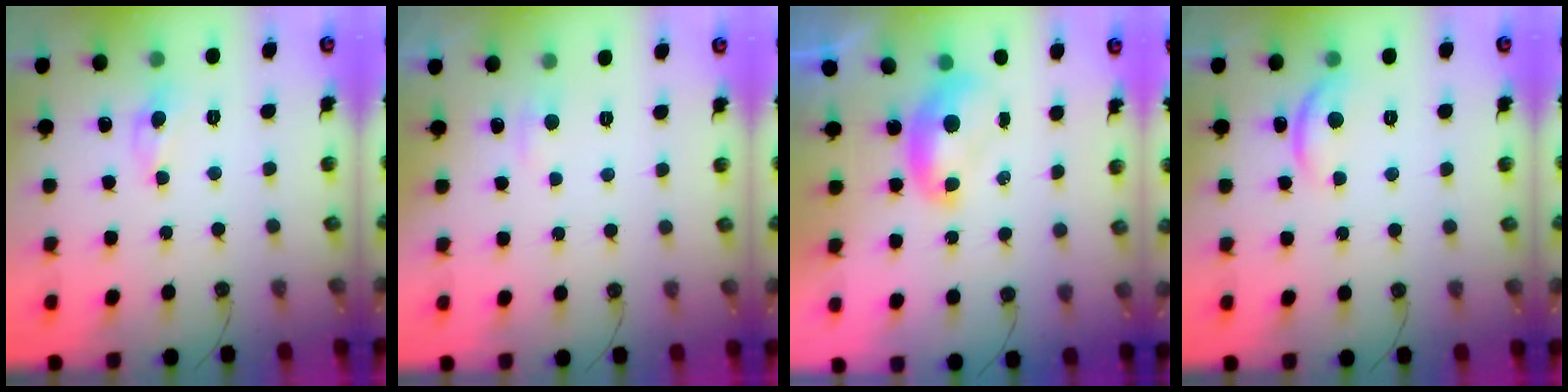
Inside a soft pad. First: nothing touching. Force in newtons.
{"total": 1.7, "press": 1.6, "slide": 0.5}
{"total": 1.2, "press": 1.2, "slide": 0.0}
{"total": 4.4, "press": 4.4, "slide": 0.5}